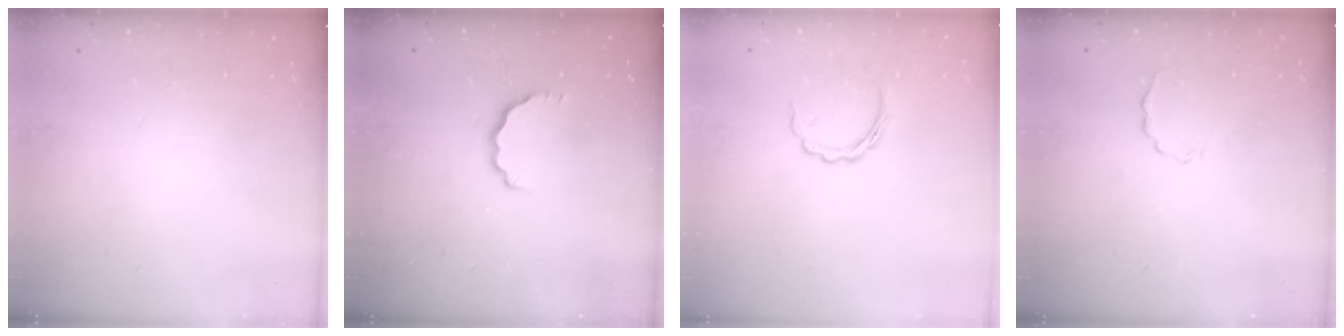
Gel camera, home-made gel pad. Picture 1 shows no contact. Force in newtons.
{"total": 4.9, "press": 4.8, "slide": 1.0}
{"total": 5.4, "press": 5.2, "slide": 1.4}
{"total": 2.0, "press": 1.9, "slide": 0.7}